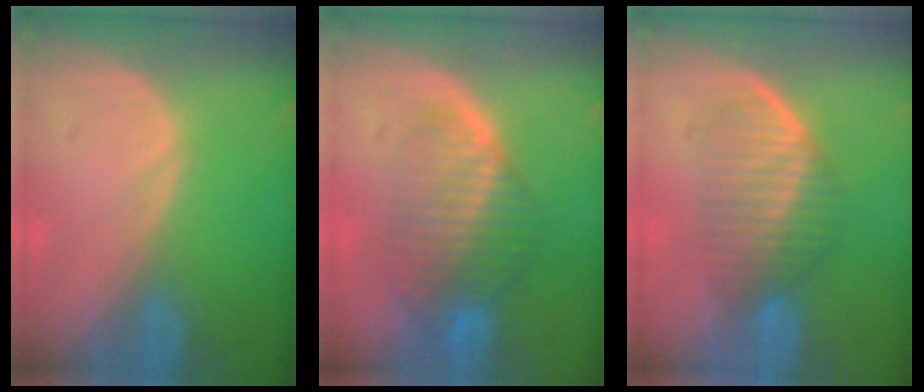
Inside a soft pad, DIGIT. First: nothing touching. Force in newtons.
{"total": 8.1, "press": 7.2, "slide": 3.8}
{"total": 6.0, "press": 5.7, "slide": 1.9}